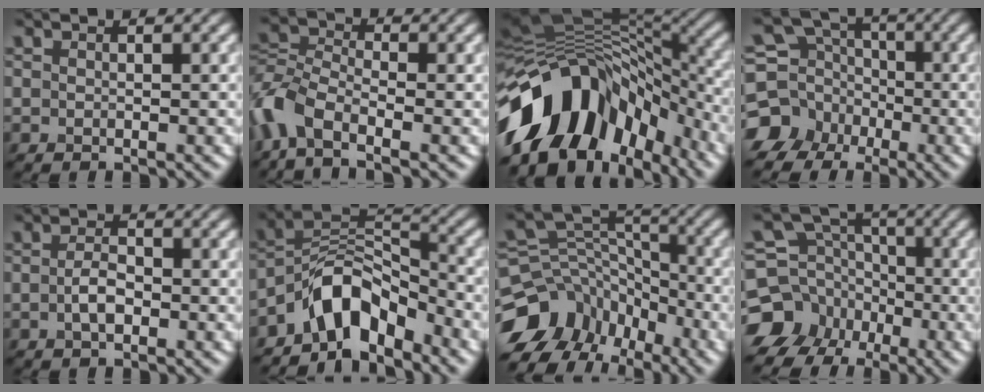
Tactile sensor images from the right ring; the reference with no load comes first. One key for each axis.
{"total": 7.2, "fx": -3.9, "fy": 3.7, "fz": 4.8, "tx": -0.105, "ty": 0.002, "tz": -0.094}
{"total": 14.4, "fx": -5.3, "fy": 9.2, "fz": 9.7, "tx": -0.178, "ty": 0.020, "tz": -0.097}
{"total": 7.8, "fx": -3.5, "fy": 6.6, "fz": 2.2, "tx": -0.047, "ty": -0.011, "tz": -0.078}
{"total": 2.2, "fx": -0.7, "fy": 1.2, "fz": 1.8, "tx": -0.037, "ty": 0.001, "tz": -0.016}
{"total": 7.0, "fx": -4.8, "fy": 3.1, "fz": 3.9, "tx": -0.049, "ty": 0.009, "tz": -0.097}
{"total": 11.5, "fx": -7.0, "fy": 8.2, "fz": 4.2, "tx": -0.091, "ty": 0.029, "tz": -0.119}
{"total": 9.4, "fx": -4.9, "fy": 7.7, "fz": 2.2, "tx": -0.053, "ty": -0.012, "tz": -0.099}